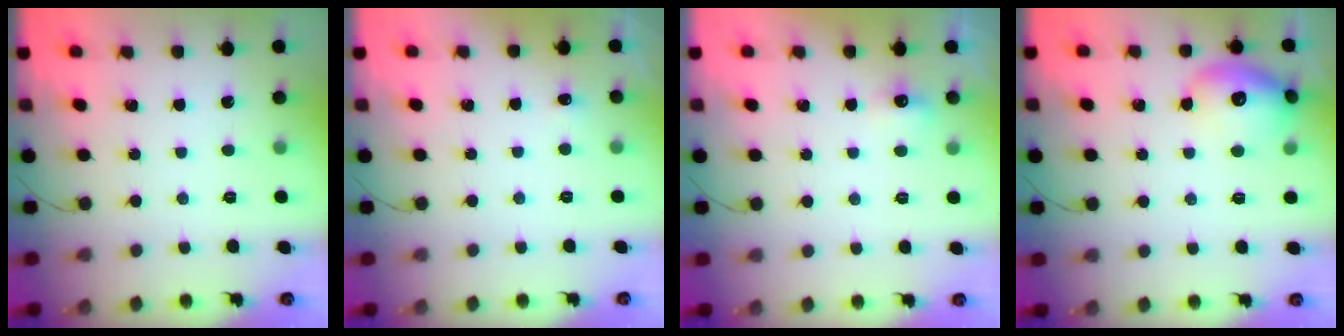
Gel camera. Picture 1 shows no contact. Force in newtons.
{"total": 2.4, "press": 2.2, "slide": 1.1}
{"total": 4.2, "press": 4.1, "slide": 1.0}
{"total": 15.6, "press": 15.5, "slide": 1.5}